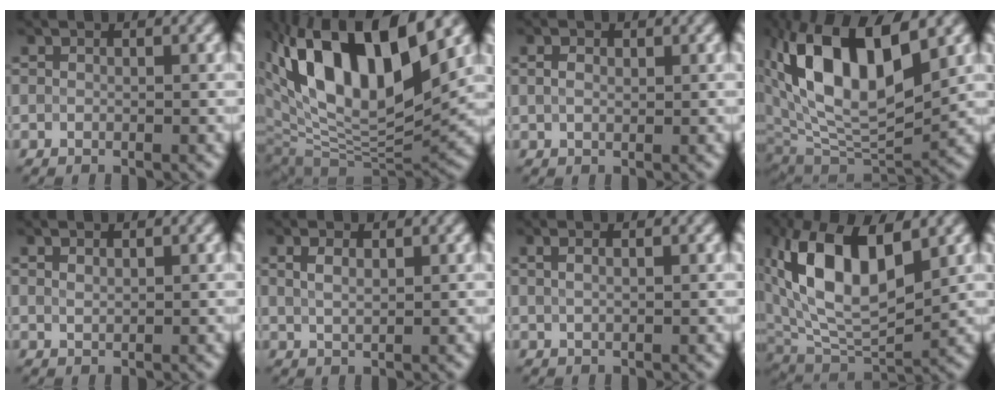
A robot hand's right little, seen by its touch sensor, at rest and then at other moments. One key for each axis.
{"total": 14.7, "fx": 6.3, "fy": 6.0, "fz": 11.8, "tx": -0.206, "ty": 0.021, "tz": 0.113}
{"total": 1.2, "fx": 0.4, "fy": 0.7, "fz": 0.9, "tx": -0.020, "ty": 0.009, "tz": 0.008}
{"total": 12.0, "fx": 3.9, "fy": 6.0, "fz": 9.6, "tx": -0.176, "ty": 0.007, "tz": 0.075}
{"total": 0.8, "fx": 0.7, "fy": 0.1, "fz": 0.3, "tx": -0.010, "ty": 0.004, "tz": 0.017}
{"total": 1.6, "fx": 1.0, "fy": 0.5, "fz": 1.2, "tx": -0.030, "ty": 0.007, "tz": 0.023}
{"total": 1.3, "fx": 0.8, "fy": 0.1, "fz": 0.9, "tx": -0.021, "ty": 0.002, "tz": 0.019}
{"total": 10.7, "fx": 3.2, "fy": 5.2, "fz": 8.8, "tx": -0.171, "ty": 0.011, "tz": 0.055}